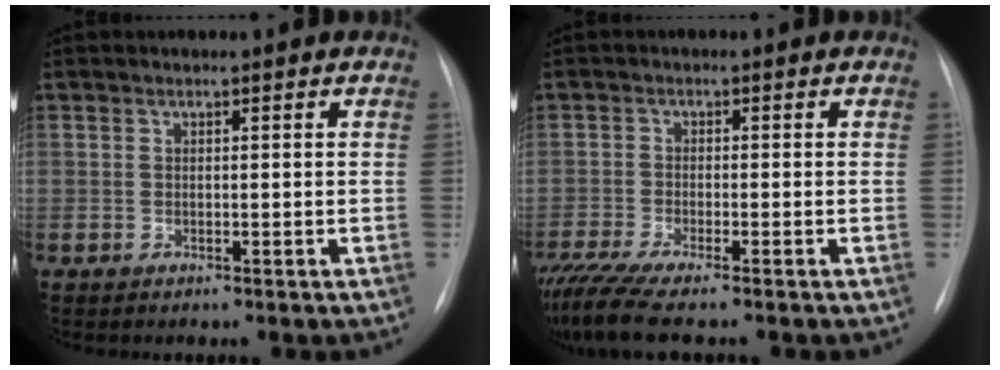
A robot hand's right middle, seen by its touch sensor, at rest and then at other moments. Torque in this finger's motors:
{"motor_torque": [0.93, -0.83, 0.14, 0.09]}